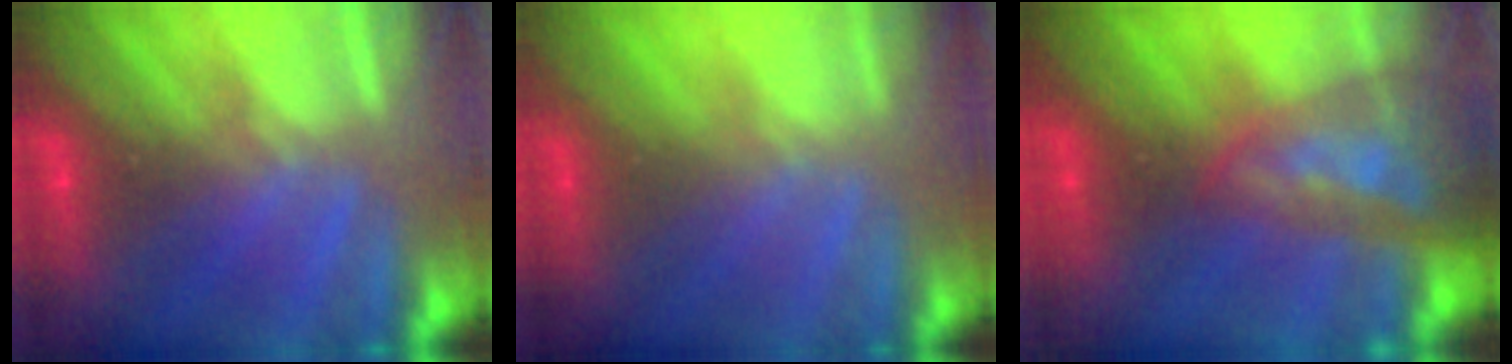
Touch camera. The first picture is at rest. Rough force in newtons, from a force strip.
{"total": 2.4}
{"total": 7.4}